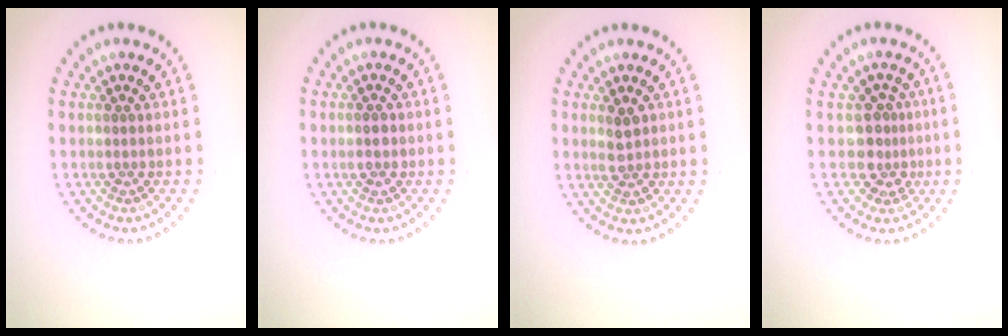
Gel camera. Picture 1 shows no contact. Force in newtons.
{"total": 1.7, "press": 1.7, "slide": 0.1}
{"total": 1.8, "press": 1.7, "slide": 0.2}
{"total": 2.5, "press": 1.8, "slide": 1.7}